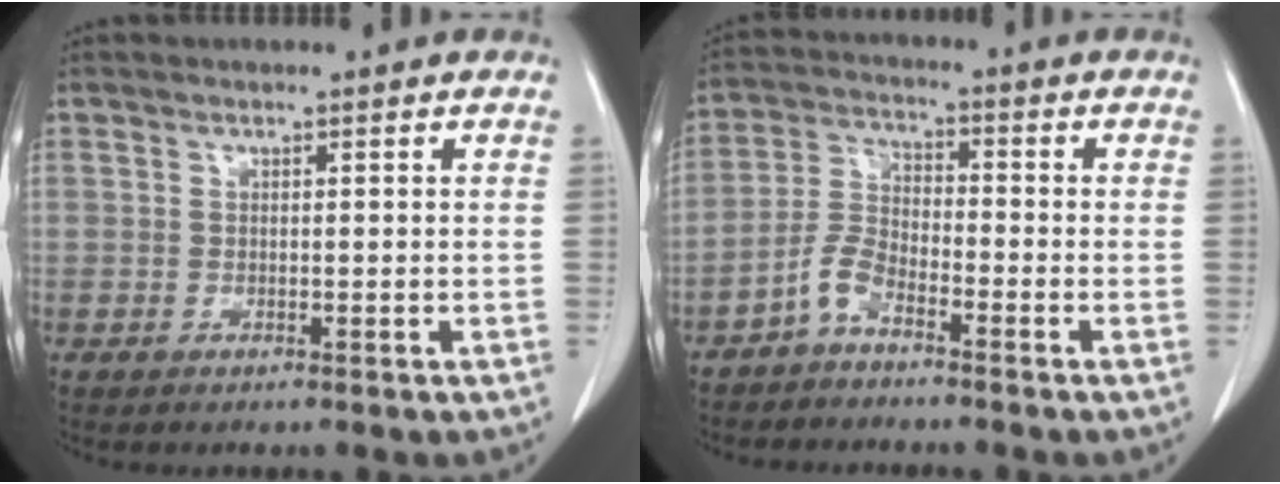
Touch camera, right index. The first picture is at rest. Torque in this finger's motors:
{"motor_torque": [-0.01, 0.01, 0.04, -0.01]}